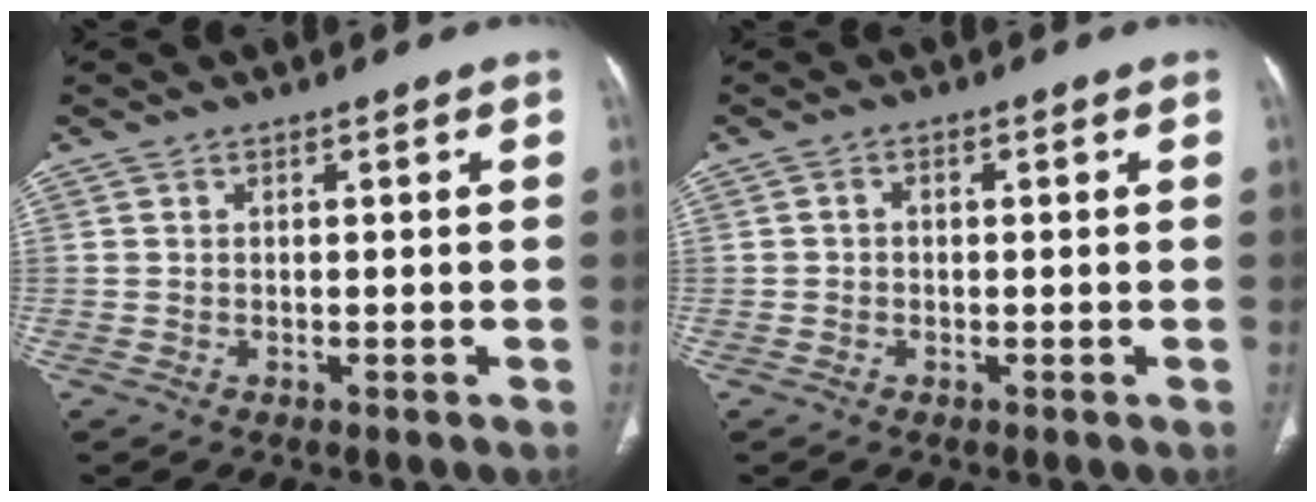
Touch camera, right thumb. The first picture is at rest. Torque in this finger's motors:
{"motor_torque": [-0.46, 0.37, -0.18, 0.14, 0.06]}